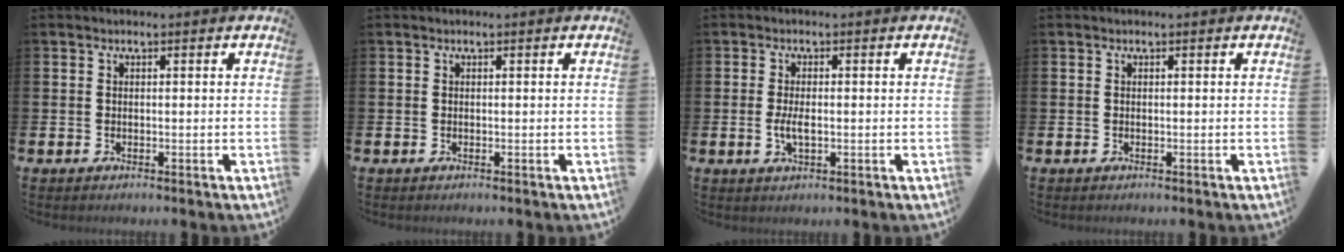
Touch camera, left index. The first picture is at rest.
{"total": 0.0}
{"total": 2.8, "force": [-0.2, 1.2, 2.5], "torque": [-0.042, 0.001, -0.005]}
{"total": 0.0}